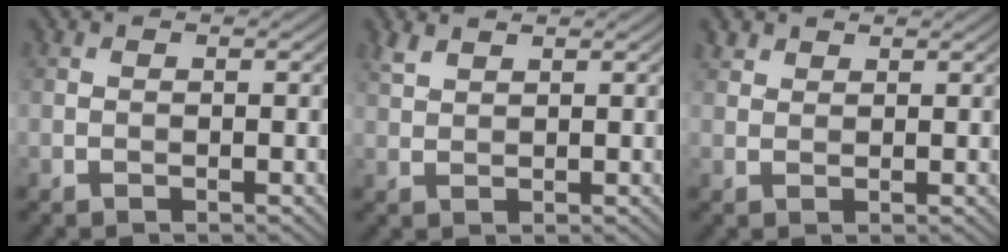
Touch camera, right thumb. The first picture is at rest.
{"total": 1.9, "force": [1.6, 0.6, 0.9], "torque": [-0.027, 0.004, 0.039]}
{"total": 1.8, "force": [1.4, 1.0, 0.4], "torque": [-0.013, 0.005, 0.032]}